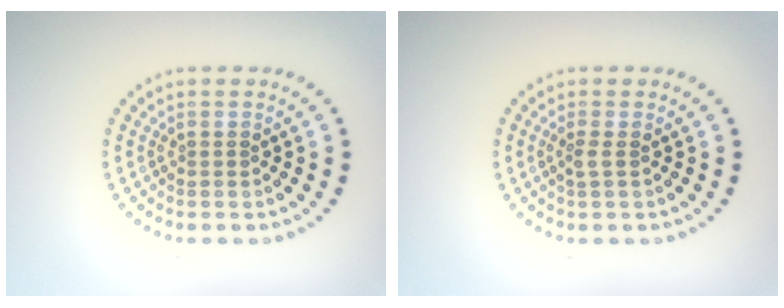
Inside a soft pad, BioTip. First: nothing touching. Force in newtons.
{"total": 0.9, "press": 0.7, "slide": 0.5}